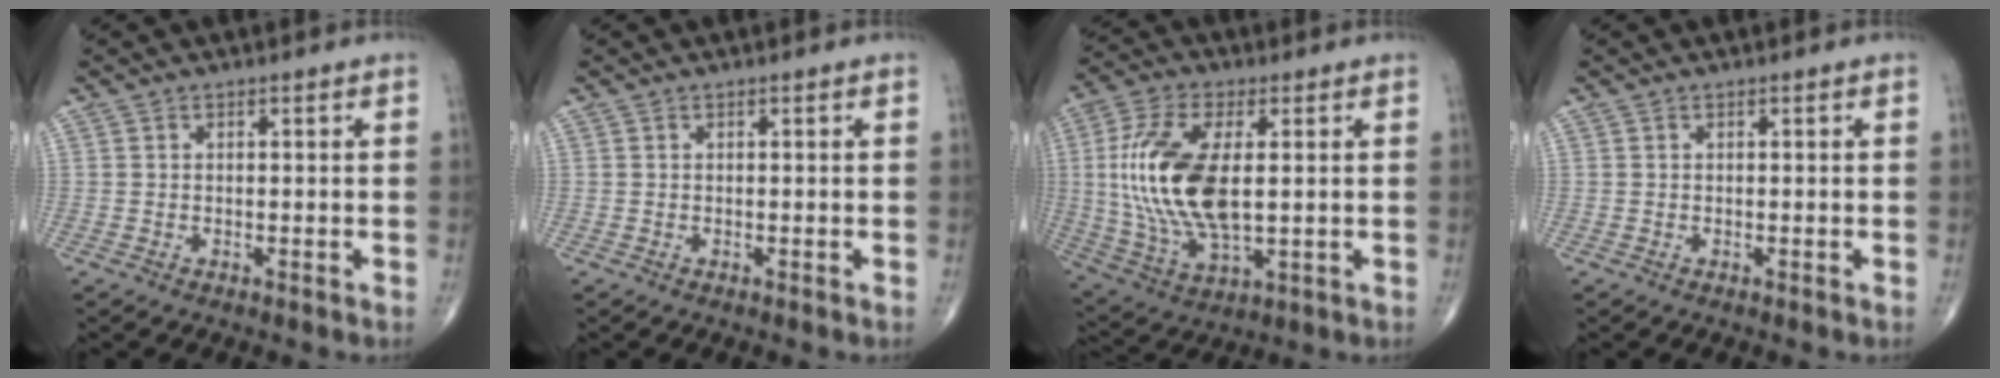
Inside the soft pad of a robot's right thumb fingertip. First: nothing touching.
{"total": 0.0}
{"total": 18.6, "force": [1.5, 8.8, 16.3], "torque": [-0.342, -0.010, 0.034]}
{"total": 0.0}